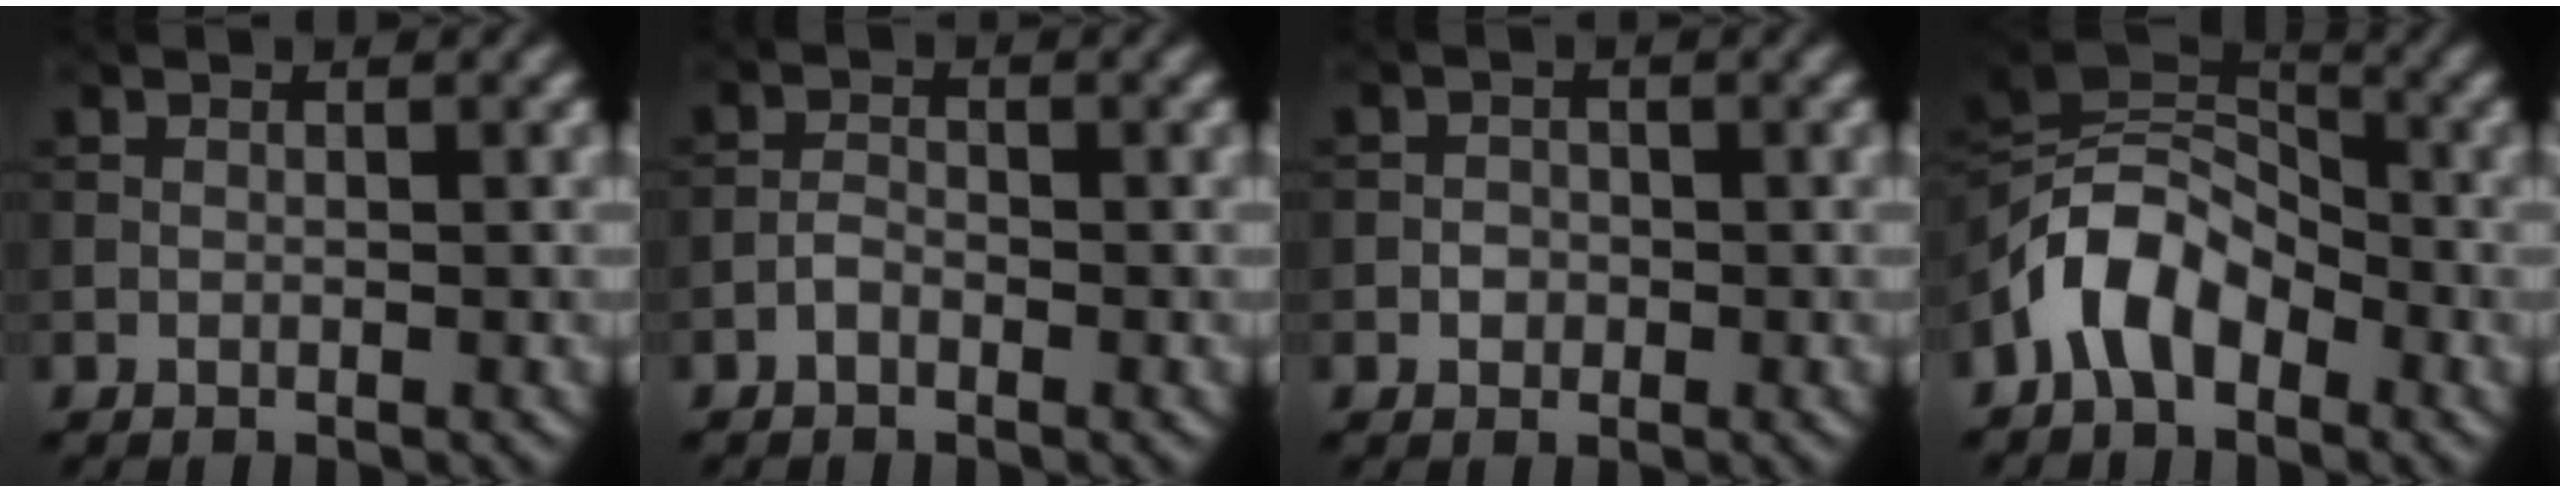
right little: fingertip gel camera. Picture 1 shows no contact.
{"total": 1.2, "force": [-0.8, 0.6, 0.6], "torque": [-0.012, 0.004, -0.020]}
{"total": 1.2, "force": [-0.4, 1.0, 0.4], "torque": [-0.001, 0.000, -0.009]}
{"total": 7.0, "force": [-3.5, 4.2, 4.3], "torque": [-0.075, 0.012, -0.081]}